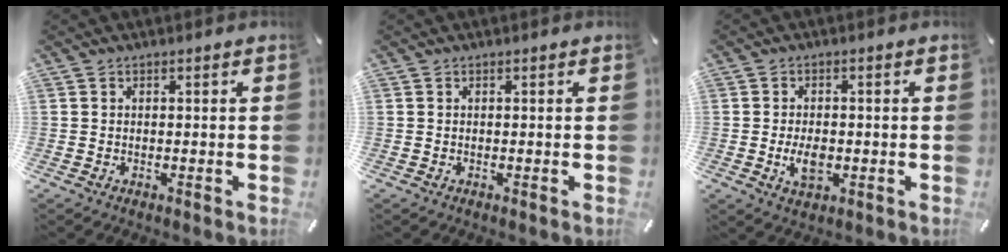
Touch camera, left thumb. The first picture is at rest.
{"total": 0.0}
{"total": 5.1, "force": [-1.0, 3.1, 3.9], "torque": [-0.087, 0.000, -0.020]}